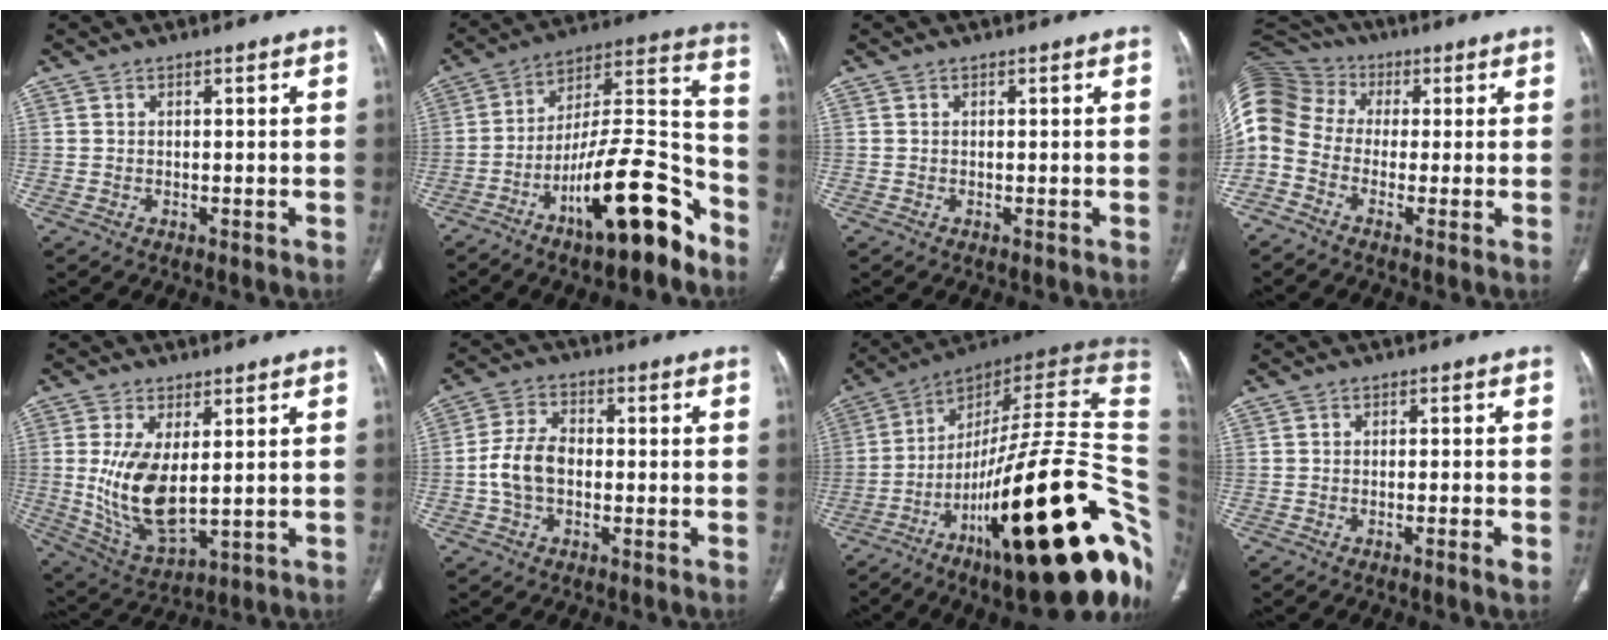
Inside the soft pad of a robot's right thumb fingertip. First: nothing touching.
{"total": 20.8, "force": [-12.2, 5.7, 15.9], "torque": [-0.259, 0.089, -0.205]}
{"total": 0.0}
{"total": 16.3, "force": [-1.1, 13.3, 9.2], "torque": [-0.232, 0.063, -0.034]}
{"total": 12.7, "force": [0.8, 6.2, 11.0], "torque": [-0.205, -0.019, 0.034]}
{"total": 7.6, "force": [-1.2, 5.0, 5.5], "torque": [-0.108, 0.021, -0.027]}
{"total": 40.3, "force": [-11.1, 10.8, 37.2], "torque": [-0.456, 0.077, -0.171]}
{"total": 2.1, "force": [-0.9, 0.1, 1.9], "torque": [-0.040, 0.000, -0.017]}